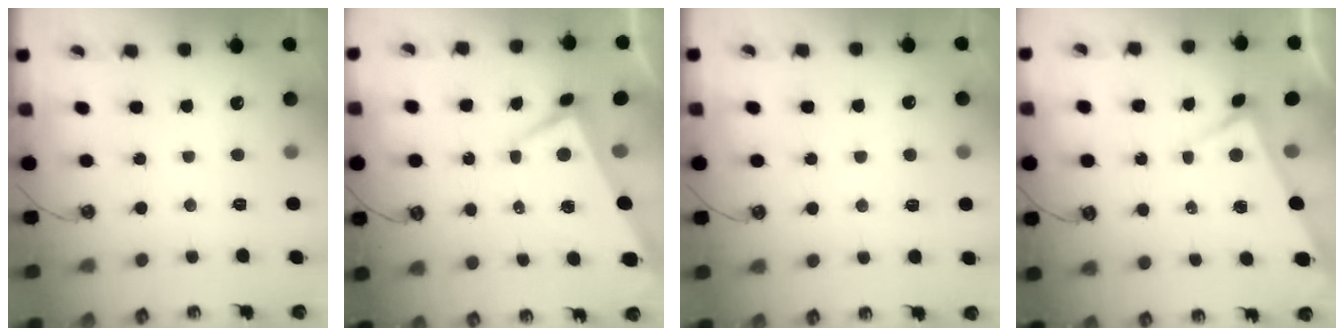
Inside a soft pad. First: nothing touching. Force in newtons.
{"total": 0.9, "press": 0.4, "slide": 0.8}
{"total": 0.7, "press": 0.6, "slide": 0.3}
{"total": 4.8, "press": 4.8, "slide": 0.1}